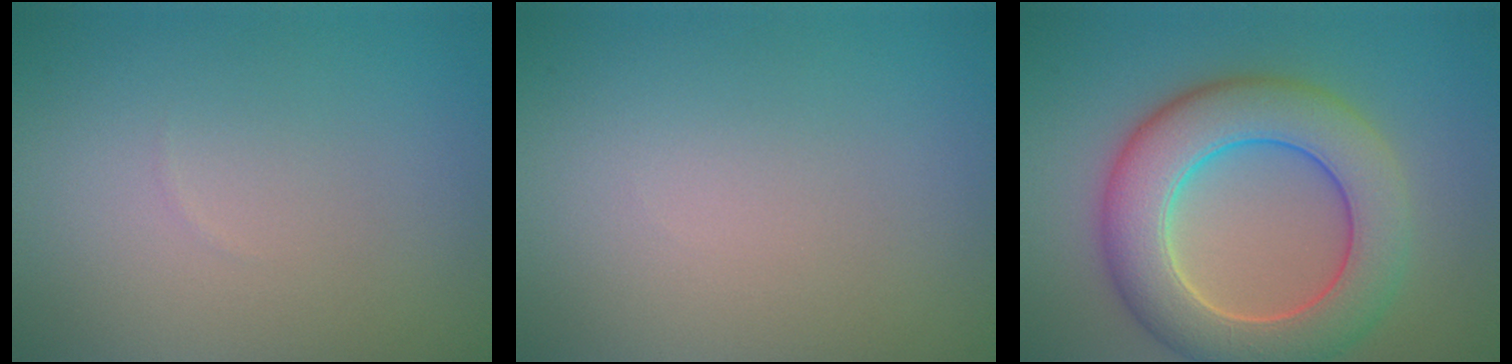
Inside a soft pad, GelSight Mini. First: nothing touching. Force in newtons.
{"total": 0.0}
{"total": 8.8, "press": 8.8, "slide": 0.2}